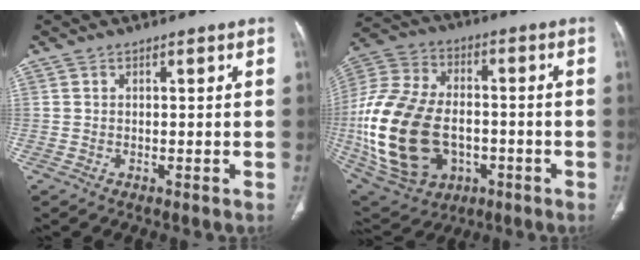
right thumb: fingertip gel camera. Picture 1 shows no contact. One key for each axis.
{"total": 26.5, "fx": -4.0, "fy": 17.9, "fz": 19.1, "tx": -0.406, "ty": 0.009, "tz": -0.048}